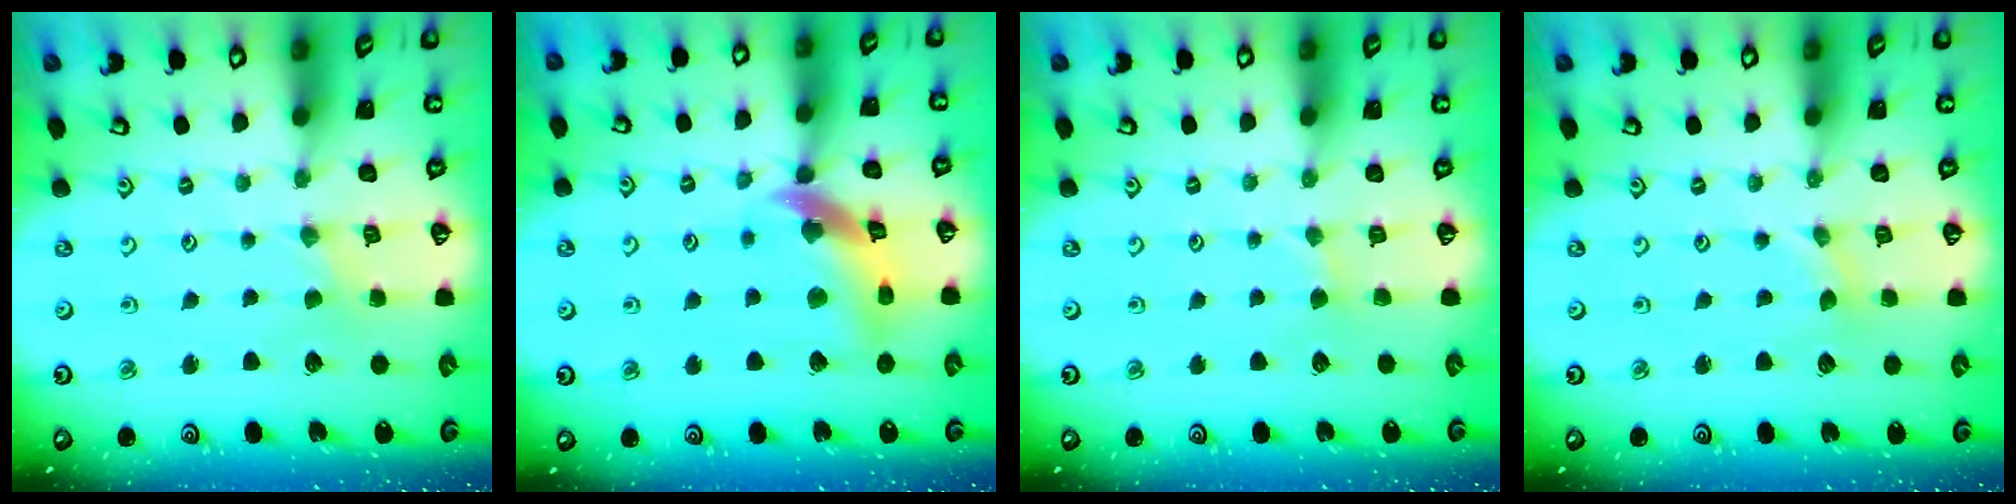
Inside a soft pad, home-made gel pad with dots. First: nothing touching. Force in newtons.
{"total": 11.7, "press": 11.6, "slide": 1.7}
{"total": 1.5, "press": 1.5, "slide": 0.2}
{"total": 0.7, "press": 0.7, "slide": 0.1}